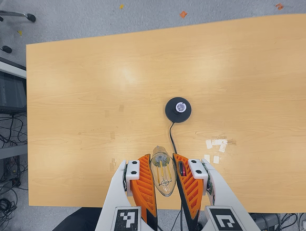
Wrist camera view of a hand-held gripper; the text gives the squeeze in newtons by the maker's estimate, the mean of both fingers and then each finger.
{"total": 18.1, "left": 19.9, "right": 16.3}